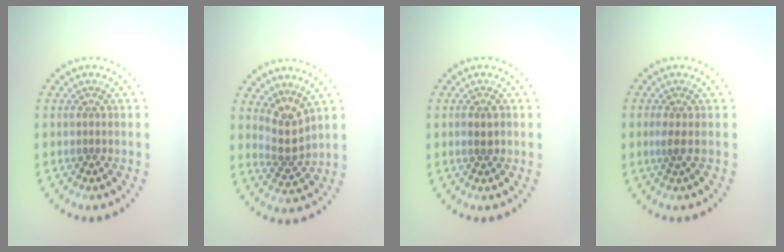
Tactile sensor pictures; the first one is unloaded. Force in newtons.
{"total": 2.5, "press": 1.8, "slide": 1.8}
{"total": 1.2, "press": 1.2, "slide": 0.2}
{"total": 1.0, "press": 0.8, "slide": 0.6}